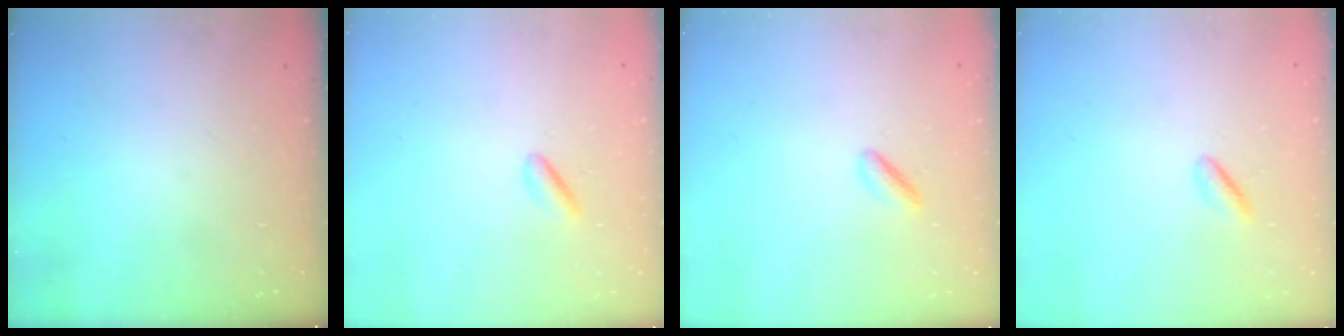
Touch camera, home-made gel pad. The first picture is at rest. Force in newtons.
{"total": 2.7, "press": 2.5, "slide": 0.9}
{"total": 3.0, "press": 2.9, "slide": 0.8}
{"total": 1.1, "press": 0.9, "slide": 0.7}